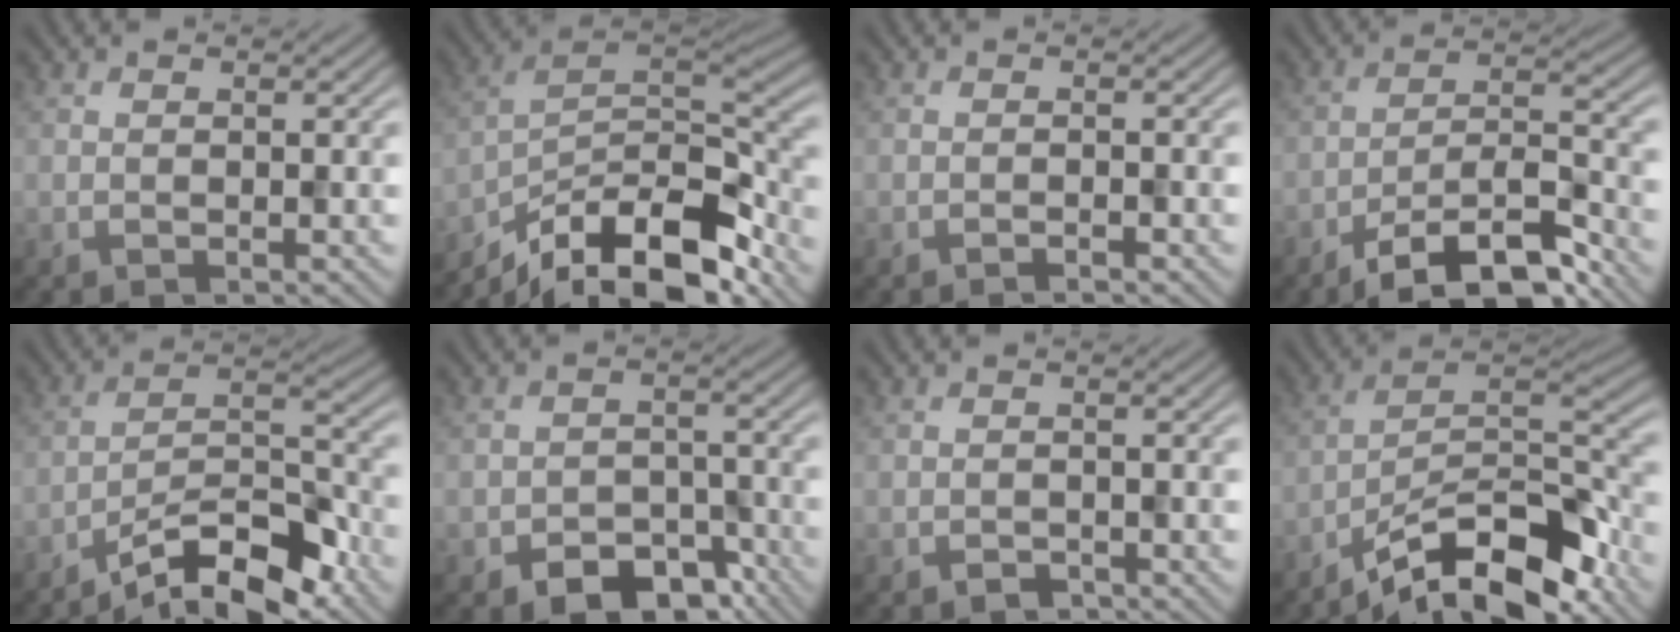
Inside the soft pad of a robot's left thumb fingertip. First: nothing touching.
{"total": 14.8, "force": [-10.8, 5.1, 8.8], "torque": [-0.175, -0.006, -0.183]}
{"total": 0.8, "force": [-0.7, 0.0, 0.4], "torque": [-0.007, 0.002, -0.014]}
{"total": 11.1, "force": [-8.3, 3.0, 6.8], "torque": [-0.110, 0.003, -0.152]}
{"total": 10.9, "force": [-8.4, 2.5, 6.5], "torque": [-0.102, 0.011, -0.158]}
{"total": 7.2, "force": [-4.7, 4.2, 3.4], "torque": [-0.048, -0.017, -0.078]}
{"total": 1.2, "force": [-0.9, 0.6, 0.4], "torque": [-0.007, -0.002, -0.017]}
{"total": 13.6, "force": [-10.3, 3.3, 8.2], "torque": [-0.137, 0.006, -0.194]}